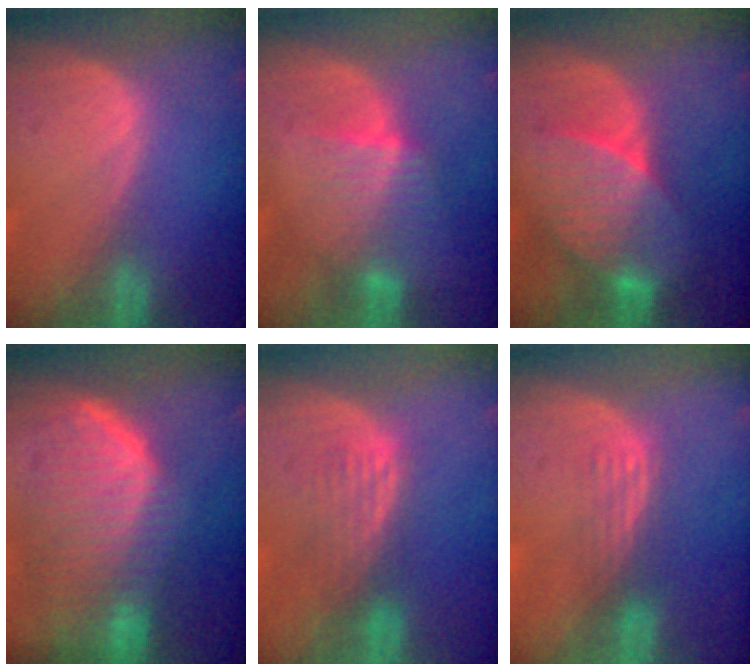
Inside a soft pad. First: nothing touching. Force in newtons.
{"total": 6.5, "press": 5.7, "slide": 3.2}
{"total": 7.3, "press": 7.2, "slide": 1.2}
{"total": 9.7, "press": 9.0, "slide": 3.6}
{"total": 4.2, "press": 3.6, "slide": 2.2}
{"total": 2.9, "press": 2.7, "slide": 1.2}